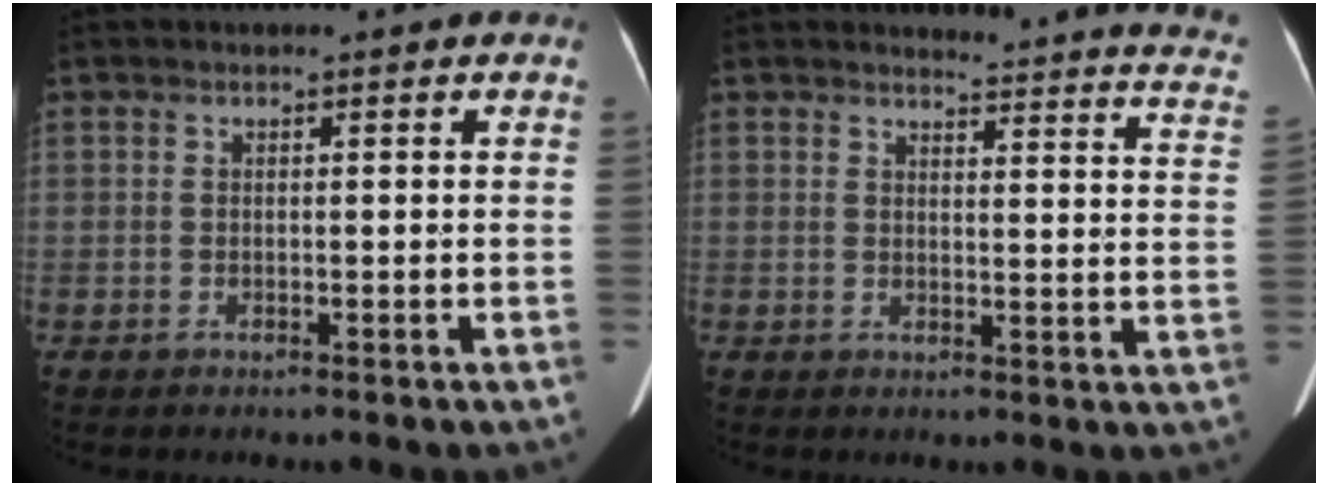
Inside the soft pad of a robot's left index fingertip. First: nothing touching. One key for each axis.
{"total": 17.3, "fx": 16.9, "fy": 1.4, "fz": 3.4, "tx": -0.017, "ty": -0.101, "tz": 0.155}